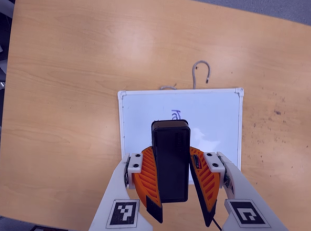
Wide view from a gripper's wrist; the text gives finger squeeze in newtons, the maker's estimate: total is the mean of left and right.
{"total": 8.8, "left": 8.7, "right": 8.8}